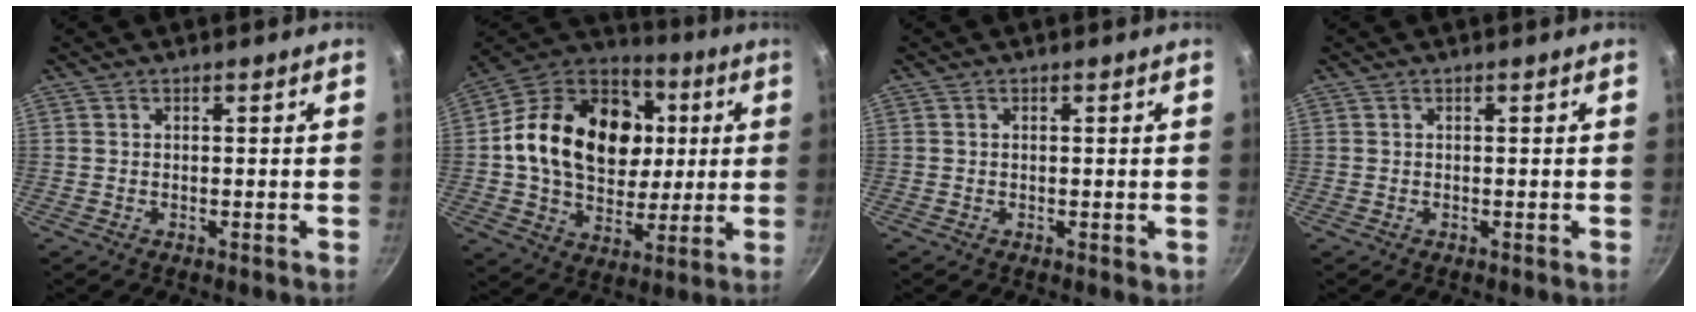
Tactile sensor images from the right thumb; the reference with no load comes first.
{"total": 25.5, "force": [3.7, 19.0, 16.6], "torque": [-0.258, 0.019, 0.061]}
{"total": 0.9, "force": [0.1, 0.6, 0.6], "torque": [-0.006, 0.000, 0.001]}
{"total": 0.0}